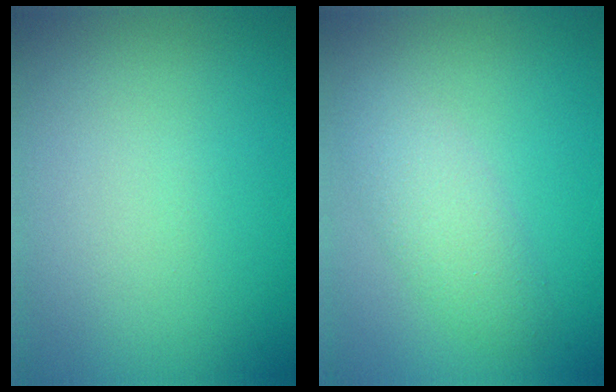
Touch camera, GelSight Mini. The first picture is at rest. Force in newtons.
{"total": 2.8, "press": 2.8, "slide": 0.1}